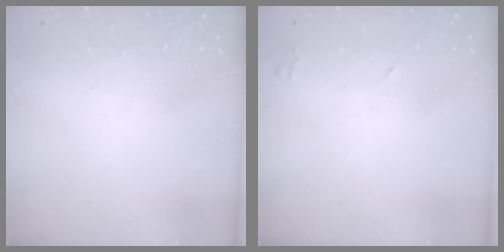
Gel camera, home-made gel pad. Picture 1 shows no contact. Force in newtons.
{"total": 4.0, "press": 3.9, "slide": 0.7}